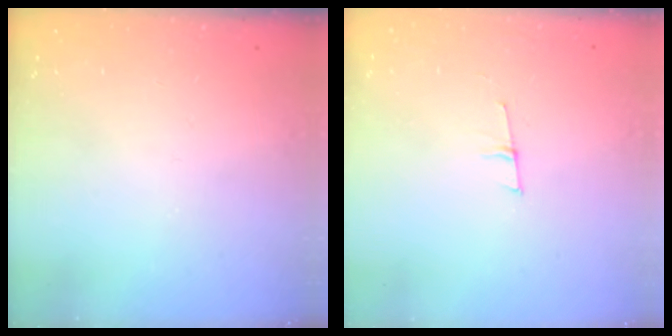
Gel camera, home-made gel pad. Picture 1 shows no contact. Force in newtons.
{"total": 5.3, "press": 4.5, "slide": 2.9}